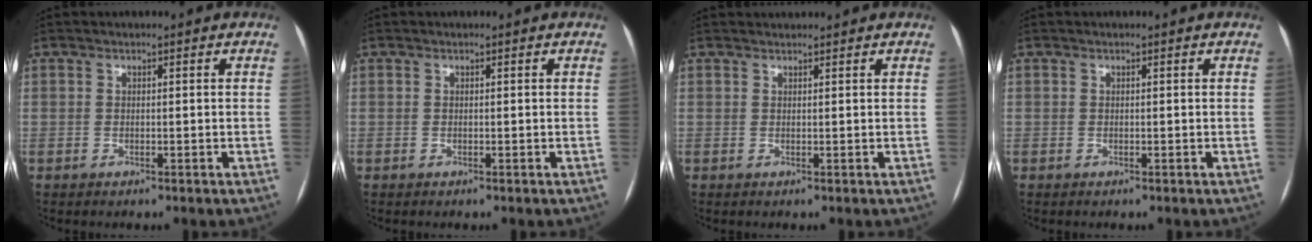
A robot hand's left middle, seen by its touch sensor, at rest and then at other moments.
{"total": 0.0}
{"total": 1.7, "force": [1.7, 0.1, 0.2], "torque": [-0.005, 0.021, 0.031]}
{"total": 0.0}